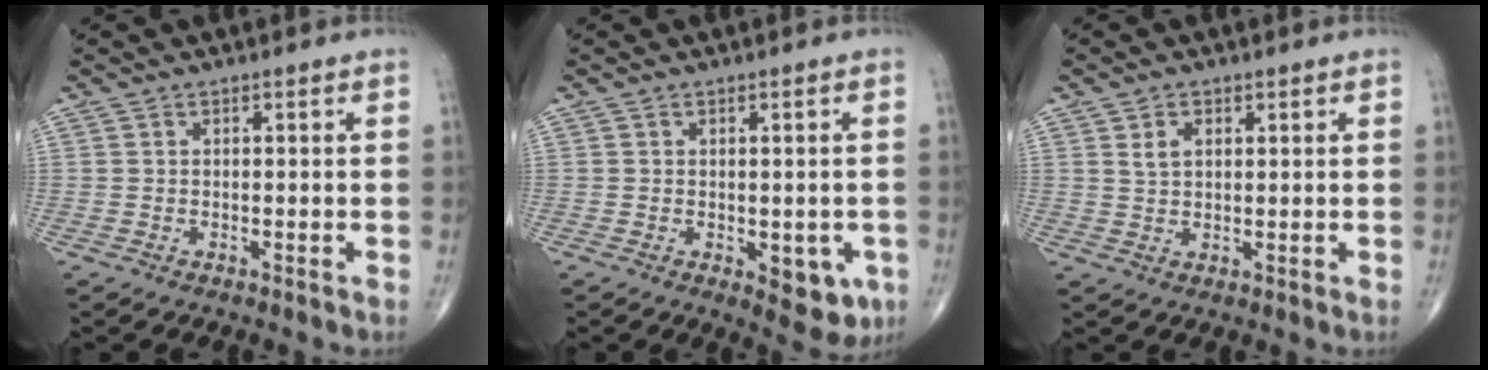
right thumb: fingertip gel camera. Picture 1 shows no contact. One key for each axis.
{"total": 7.0, "fx": -2.1, "fy": 3.8, "fz": 5.5, "tx": -0.038, "ty": -0.007, "tz": -0.019}
{"total": 3.0, "fx": 1.2, "fy": 2.0, "fz": 2.0, "tx": -0.030, "ty": -0.003, "tz": 0.025}